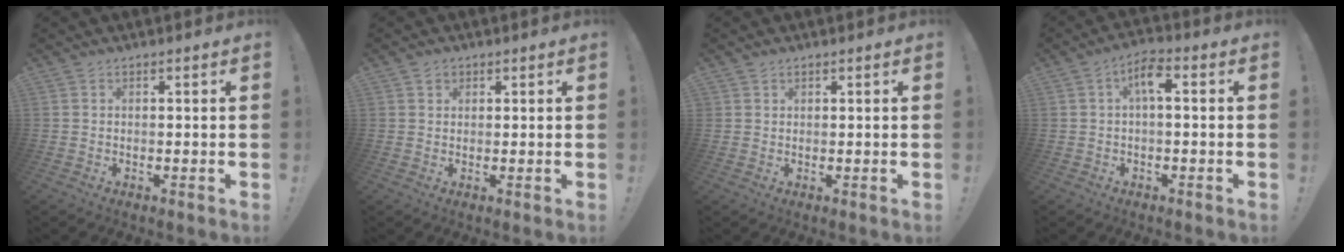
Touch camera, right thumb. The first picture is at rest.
{"total": 1.9, "force": [1.3, 1.4, 0.3], "torque": [0.007, -0.005, 0.020]}
{"total": 1.1, "force": [0.9, 0.7, 0.1], "torque": [0.005, -0.005, 0.016]}
{"total": 6.0, "force": [0.7, 2.4, 5.5], "torque": [-0.087, 0.003, 0.008]}